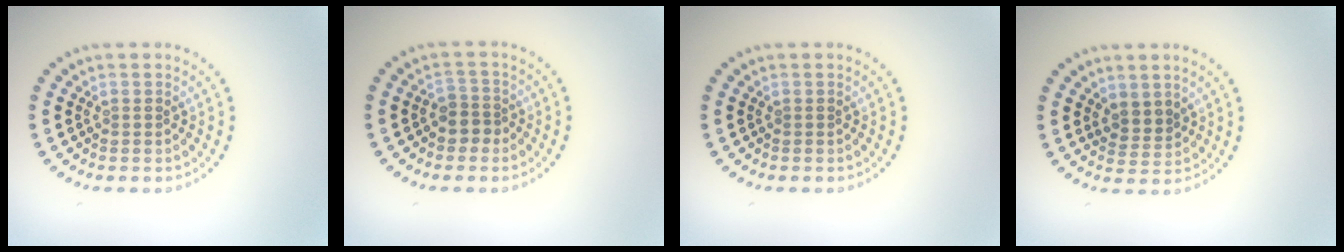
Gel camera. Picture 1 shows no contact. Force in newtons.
{"total": 2.0, "press": 1.7, "slide": 1.0}
{"total": 0.0}
{"total": 1.9, "press": 1.5, "slide": 1.2}